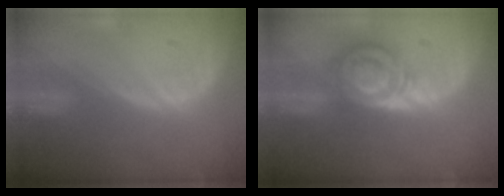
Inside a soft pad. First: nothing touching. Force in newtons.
{"total": 6.7, "press": 6.7, "slide": 0.1}